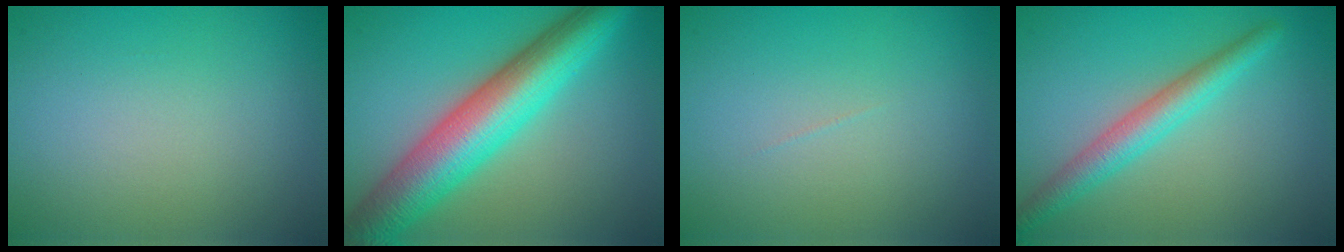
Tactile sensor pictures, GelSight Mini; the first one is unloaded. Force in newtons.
{"total": 9.2, "press": 9.2, "slide": 0.1}
{"total": 0.0}
{"total": 3.4, "press": 3.4, "slide": 0.1}